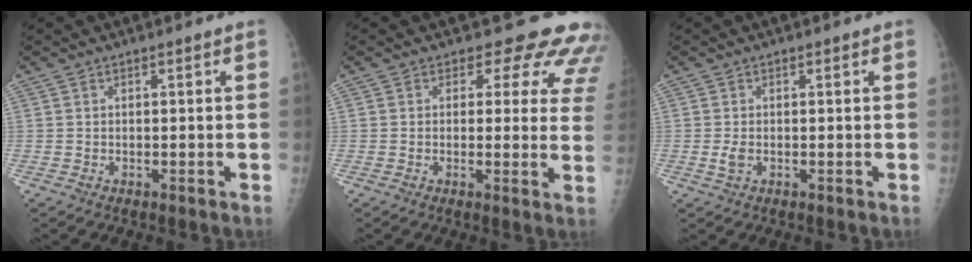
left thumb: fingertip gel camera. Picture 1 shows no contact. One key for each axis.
{"total": 11.4, "fx": 9.7, "fy": 5.4, "fz": 2.6, "tx": 0.028, "ty": -0.050, "tz": 0.077}
{"total": 1.7, "fx": -0.2, "fy": 1.1, "fz": 1.3, "tx": -0.030, "ty": -0.004, "tz": -0.005}